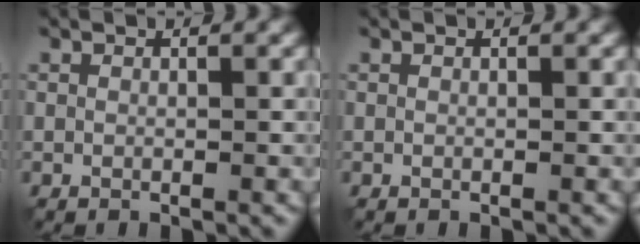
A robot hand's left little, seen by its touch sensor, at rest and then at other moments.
{"total": 0.0}